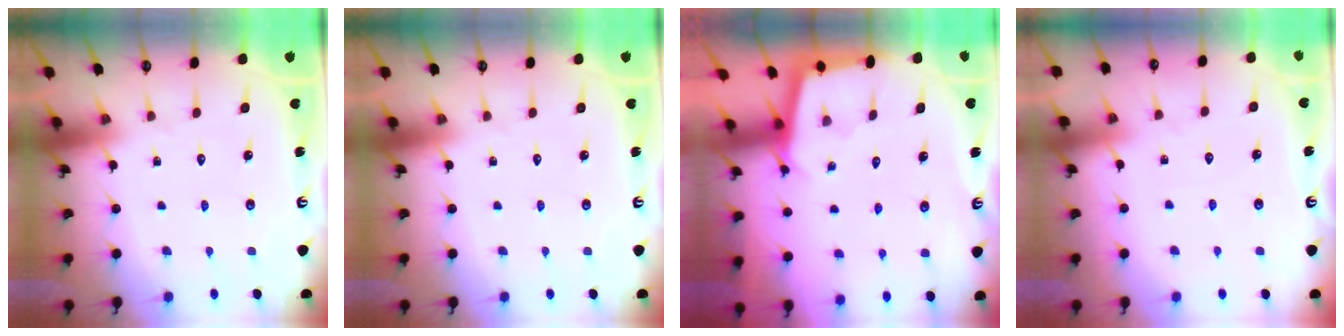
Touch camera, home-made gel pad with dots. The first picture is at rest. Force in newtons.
{"total": 0.0}
{"total": 2.3, "press": 2.3, "slide": 0.2}
{"total": 1.8, "press": 1.8, "slide": 0.3}